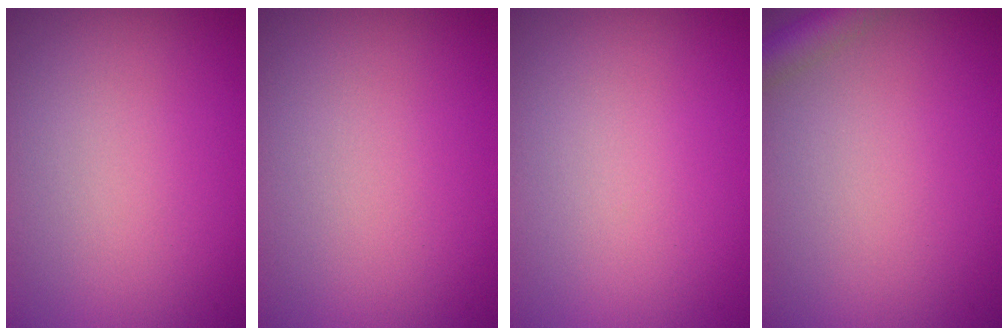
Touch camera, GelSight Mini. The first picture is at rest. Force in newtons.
{"total": 0.0}
{"total": 0.0}
{"total": 2.7, "press": 2.7, "slide": 0.1}